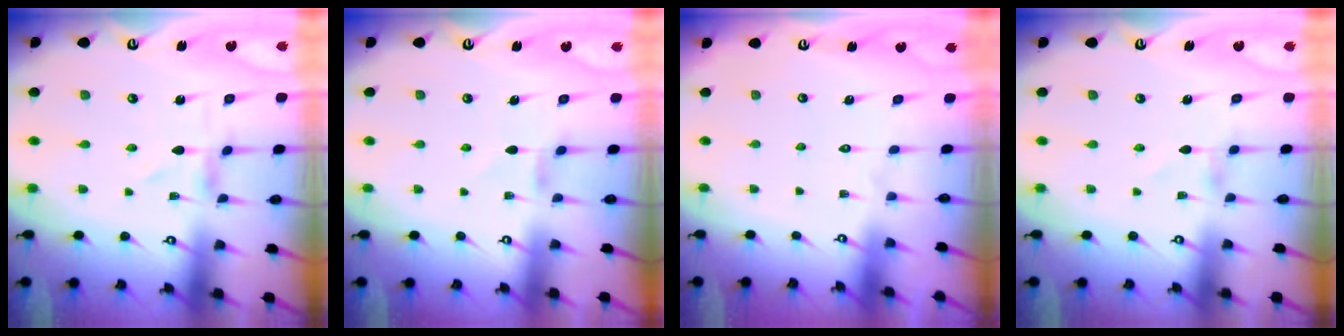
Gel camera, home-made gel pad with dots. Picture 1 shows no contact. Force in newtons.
{"total": 2.6, "press": 2.6, "slide": 0.3}
{"total": 1.5, "press": 1.5, "slide": 0.1}
{"total": 0.8, "press": 0.7, "slide": 0.3}